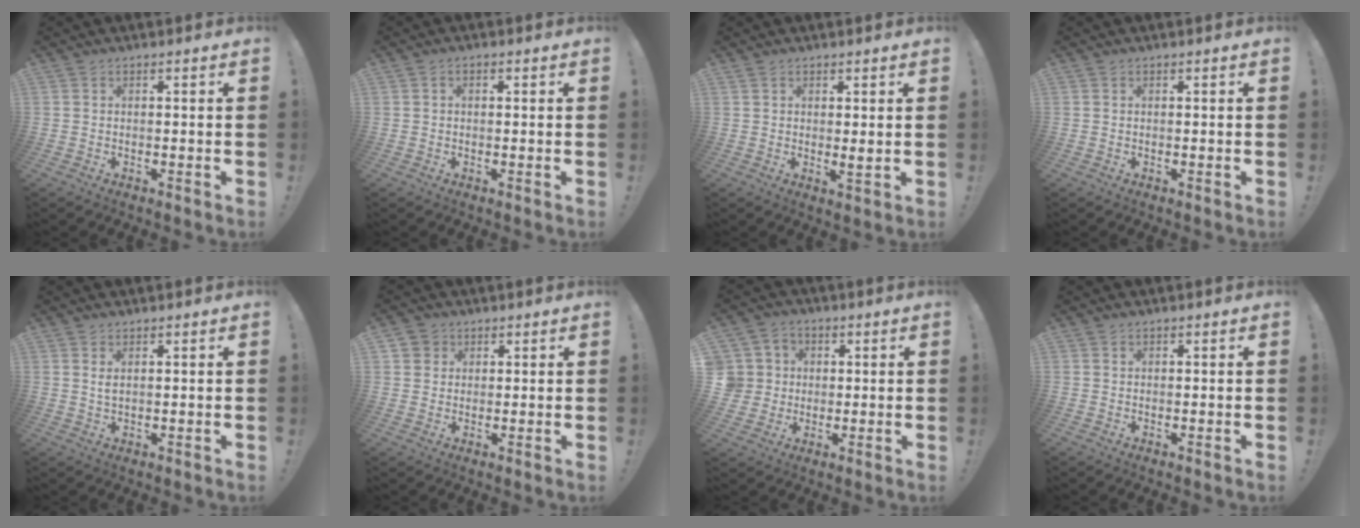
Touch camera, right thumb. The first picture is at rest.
{"total": 0.9, "force": [0.0, 0.7, 0.6], "torque": [-0.009, 0.002, -0.001]}
{"total": 2.5, "force": [1.3, 0.5, 2.1], "torque": [-0.022, -0.015, 0.020]}
{"total": 0.0}
{"total": 2.0, "force": [1.1, 0.6, 1.6], "torque": [-0.033, 0.000, 0.019]}
{"total": 3.5, "force": [1.5, 3.2, 0.2], "torque": [-0.003, -0.004, 0.028]}
{"total": 8.0, "force": [0.9, 7.7, 1.9], "torque": [-0.034, 0.001, 0.025]}
{"total": 0.7, "force": [0.5, 0.4, 0.1], "torque": [-0.002, -0.001, 0.010]}